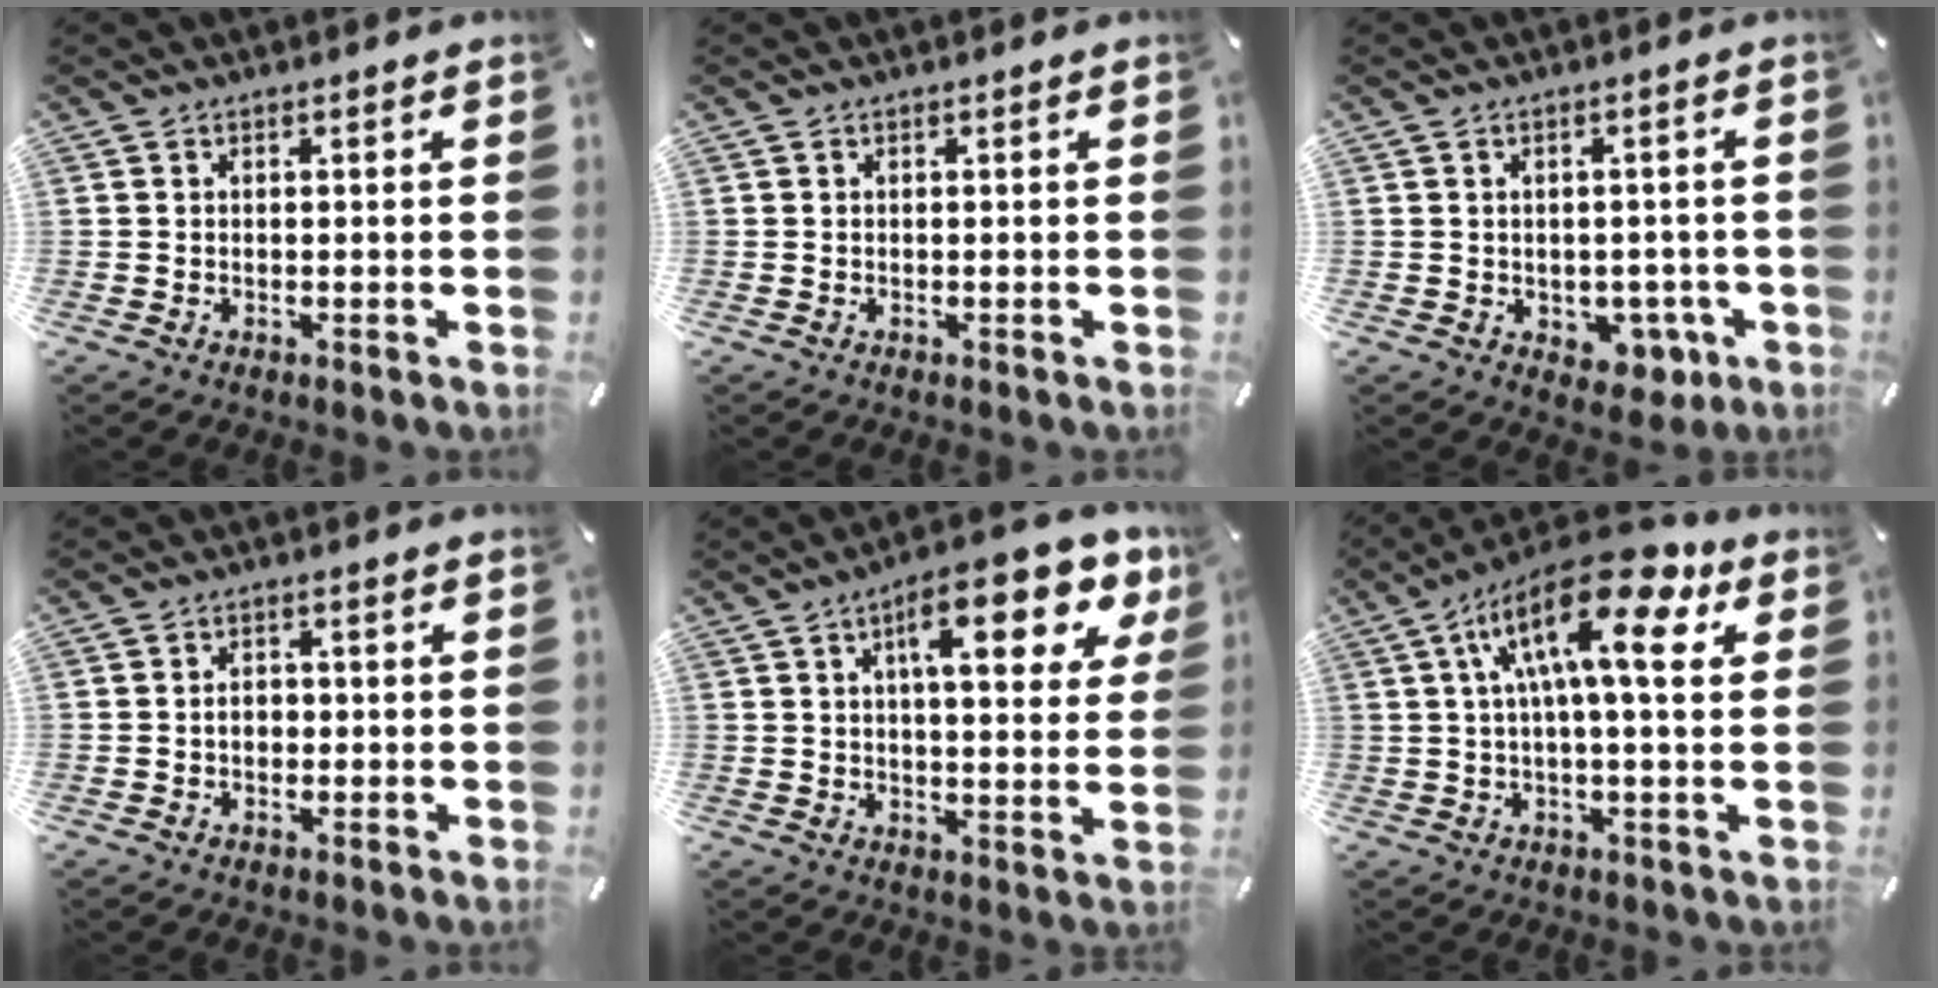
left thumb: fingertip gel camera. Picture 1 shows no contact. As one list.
[{"total": 0.0}, {"total": 4.6, "force": [-0.6, 3.9, 2.3], "torque": [-0.021, 0.001, -0.012]}, {"total": 2.8, "force": [-0.5, 2.0, 1.9], "torque": [-0.037, 0.007, -0.011]}, {"total": 15.1, "force": [7.4, 5.5, 11.9], "torque": [-0.170, -0.026, 0.113]}, {"total": 18.0, "force": [6.2, 6.1, 15.8], "torque": [-0.281, -0.029, 0.098]}]